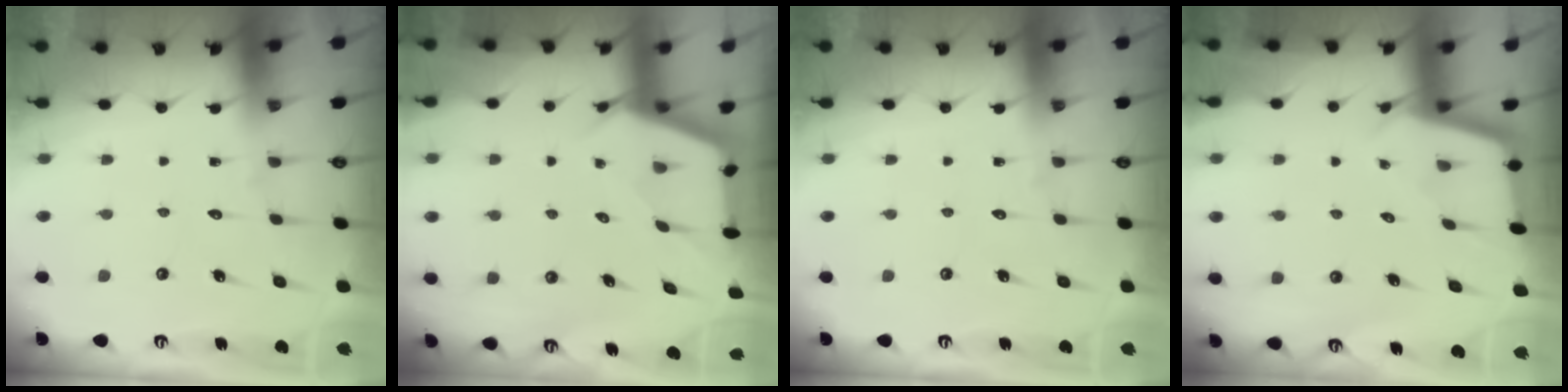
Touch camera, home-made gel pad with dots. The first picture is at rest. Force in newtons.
{"total": 2.6, "press": 2.6, "slide": 0.3}
{"total": 0.0}
{"total": 2.4, "press": 2.4, "slide": 0.2}